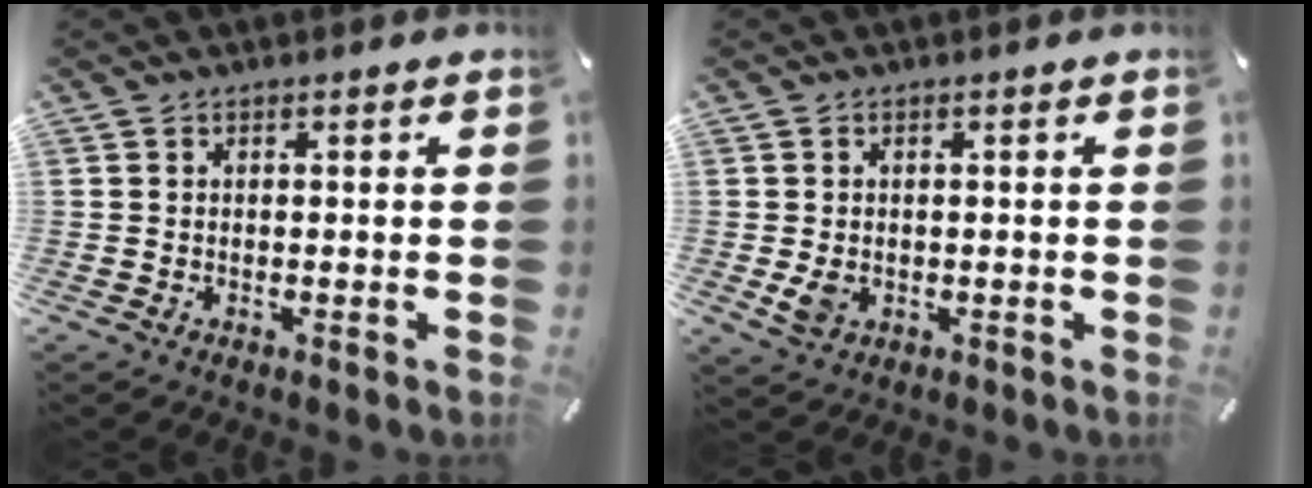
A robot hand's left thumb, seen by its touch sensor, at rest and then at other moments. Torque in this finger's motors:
{"motor_torque": [0.33, 0.61, 0.17, -0.13, 0.10]}